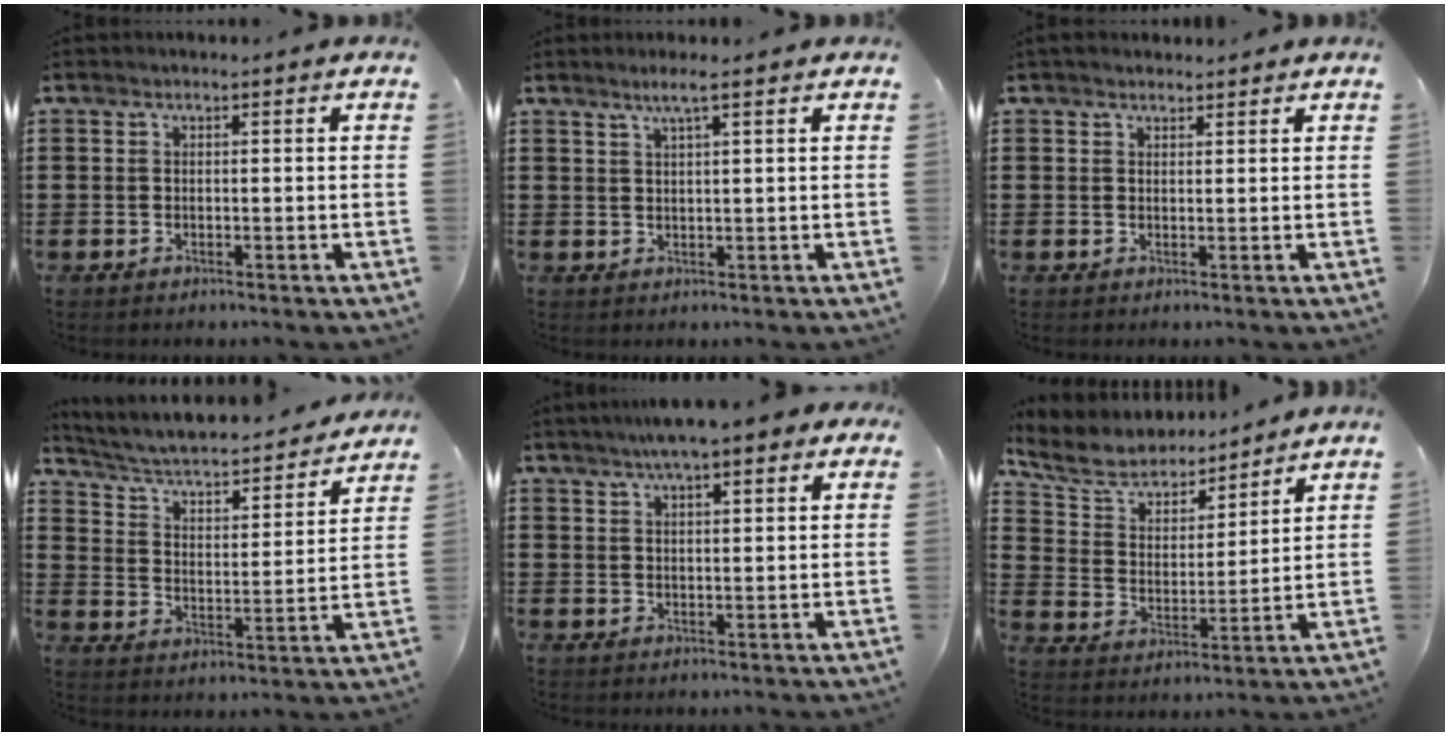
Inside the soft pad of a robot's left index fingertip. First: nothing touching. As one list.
[{"total": 2.7, "force": [1.8, -0.1, 2.0], "torque": [-0.042, 0.001, 0.031]}, {"total": 1.4, "force": [1.2, 0.7, 0.1], "torque": [-0.006, 0.006, 0.024]}, {"total": 4.1, "force": [3.6, 0.7, 1.9], "torque": [-0.055, -0.034, 0.051]}, {"total": 4.8, "force": [3.5, 0.6, 3.2], "torque": [-0.070, 0.003, 0.061]}, {"total": 7.0, "force": [6.3, 2.4, 1.8], "torque": [-0.071, -0.035, 0.109]}]